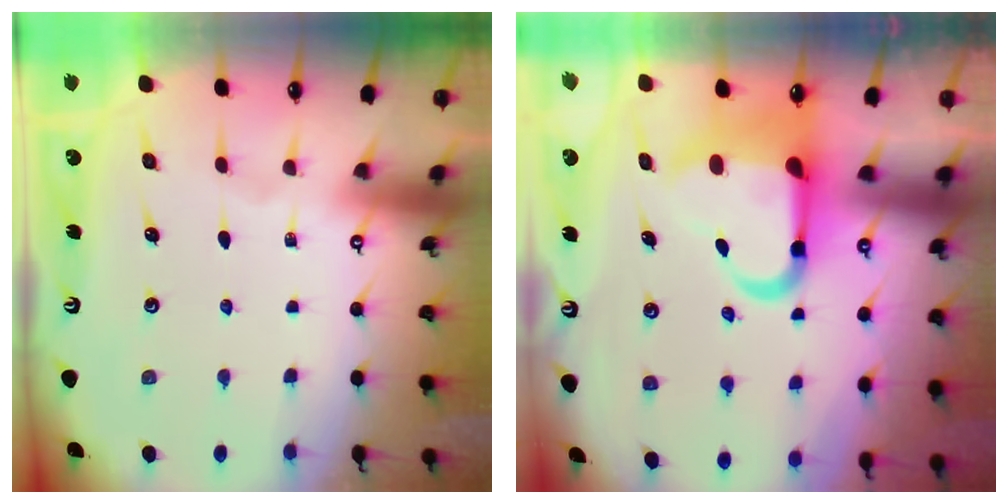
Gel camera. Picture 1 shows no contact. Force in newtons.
{"total": 12.8, "press": 12.7, "slide": 1.7}